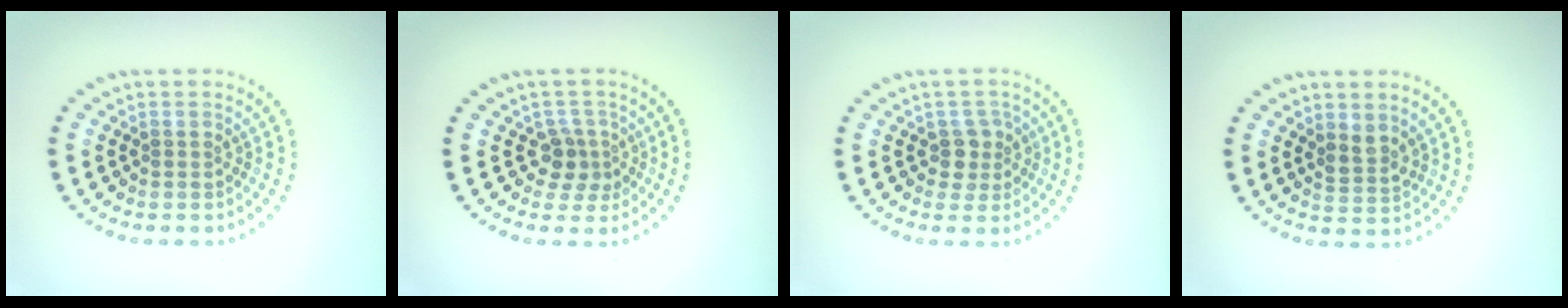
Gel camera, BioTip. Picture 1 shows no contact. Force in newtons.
{"total": 2.4, "press": 1.8, "slide": 1.5}
{"total": 2.0, "press": 1.7, "slide": 1.0}
{"total": 1.7, "press": 1.2, "slide": 1.1}